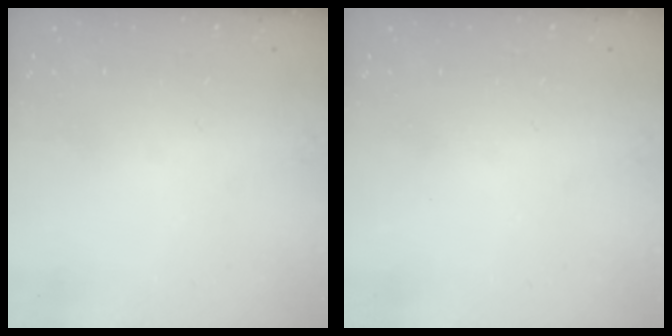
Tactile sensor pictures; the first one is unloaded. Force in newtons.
{"total": 0.0}